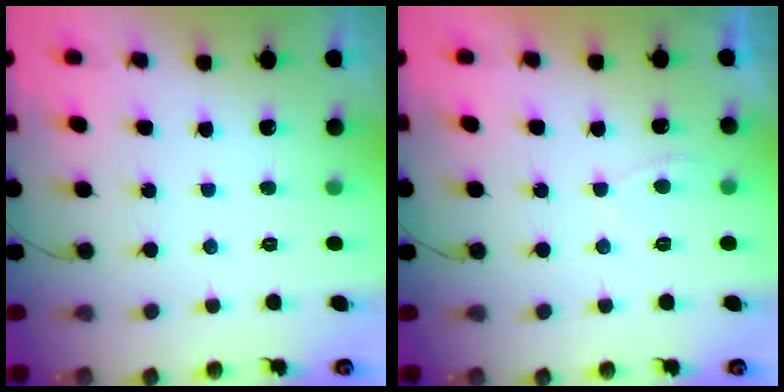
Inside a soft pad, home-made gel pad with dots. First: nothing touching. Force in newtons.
{"total": 1.2, "press": 1.0, "slide": 0.6}